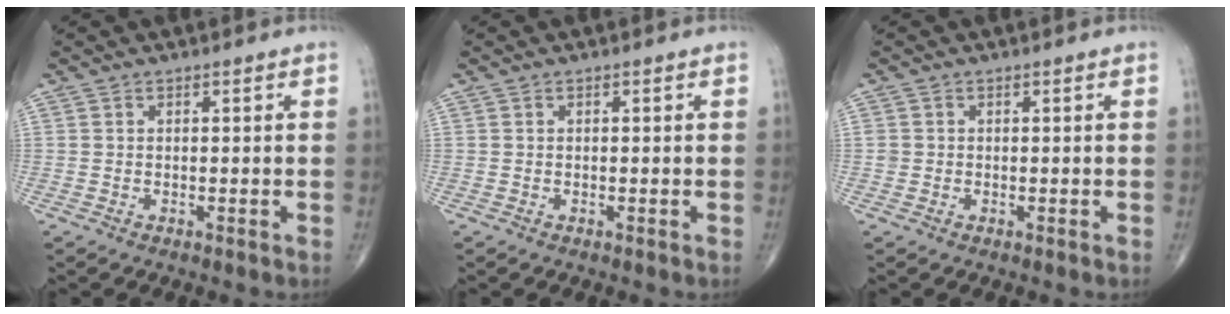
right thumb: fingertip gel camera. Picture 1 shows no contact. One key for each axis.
{"total": 0.0}
{"total": 1.1, "fx": 0.0, "fy": 1.1, "fz": 0.2, "tx": 0.002, "ty": 0.003, "tz": 0.001}